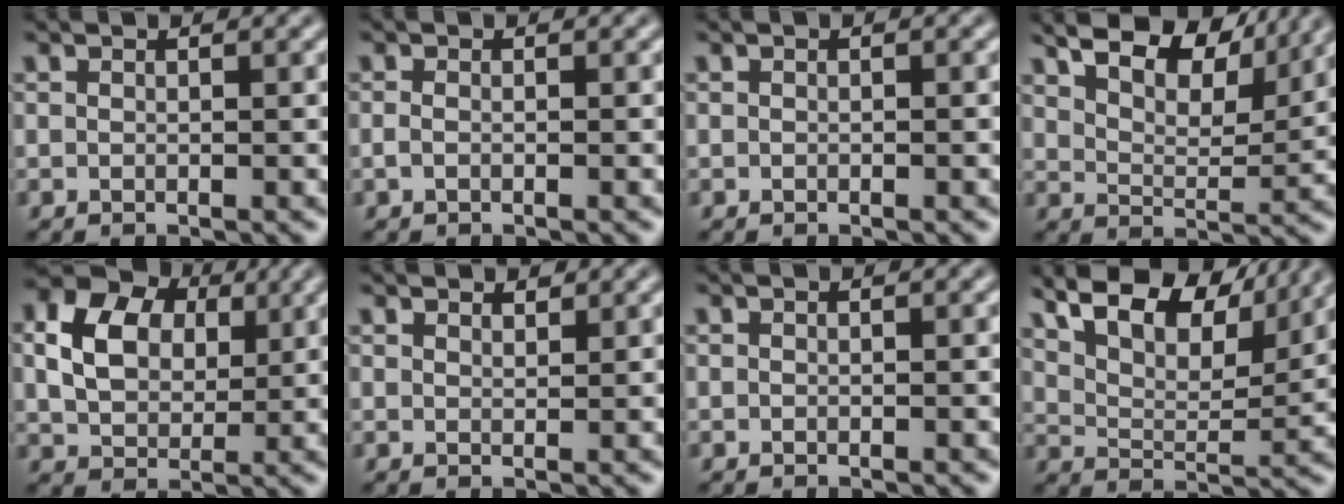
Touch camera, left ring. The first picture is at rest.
{"total": 0.6, "force": [-0.2, 0.3, 0.5], "torque": [-0.014, -0.002, -0.006]}
{"total": 0.0}
{"total": 11.0, "force": [8.3, 4.3, 5.8], "torque": [-0.103, 0.022, 0.116]}
{"total": 8.6, "force": [2.6, 6.4, 5.1], "torque": [-0.118, 0.028, 0.039]}
{"total": 1.6, "force": [1.6, 0.3, 0.3], "torque": [-0.010, -0.003, 0.023]}
{"total": 0.0}
{"total": 12.2, "force": [8.9, 4.9, 6.8], "torque": [-0.131, 0.026, 0.129]}